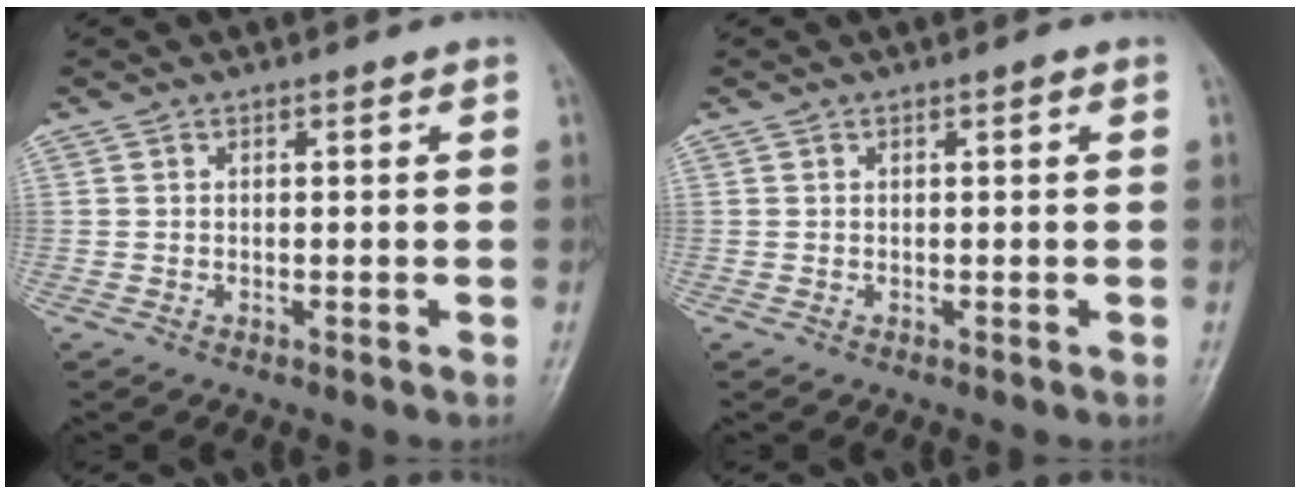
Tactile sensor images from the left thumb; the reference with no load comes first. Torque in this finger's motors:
{"motor_torque": [0.48, -0.10, 0.10, -0.21, 0.00]}